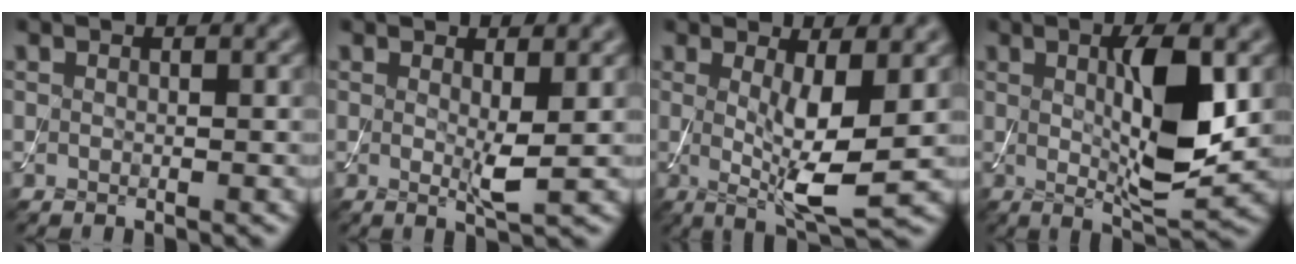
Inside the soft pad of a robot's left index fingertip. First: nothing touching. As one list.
[{"total": 2.0, "force": [0.3, 0.2, 2.0], "torque": [-0.039, -0.009, 0.005]}, {"total": 5.9, "force": [-0.1, 1.2, 5.8], "torque": [-0.097, -0.016, 0.004]}, {"total": 7.5, "force": [0.8, 1.9, 7.2], "torque": [-0.118, -0.007, 0.018]}]